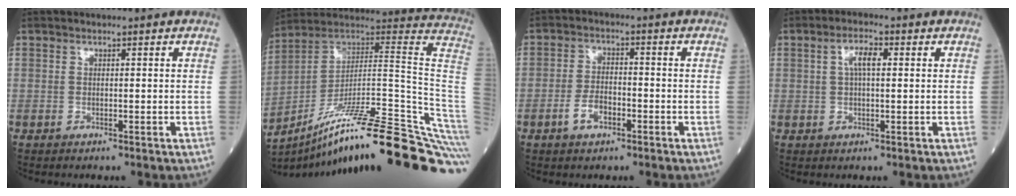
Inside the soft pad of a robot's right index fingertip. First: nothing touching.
{"total": 32.1, "force": [-23.2, 0.8, 22.2], "torque": [-0.186, 0.020, -0.341]}
{"total": 3.8, "force": [-1.7, 2.2, 2.7], "torque": [-0.051, 0.003, -0.030]}
{"total": 3.7, "force": [0.9, 1.1, 3.4], "torque": [-0.067, 0.011, 0.016]}